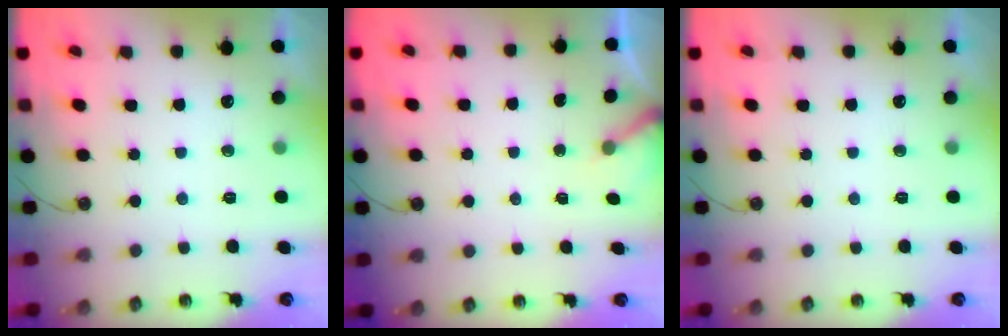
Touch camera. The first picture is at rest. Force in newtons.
{"total": 2.3, "press": 2.3, "slide": 0.2}
{"total": 0.0}